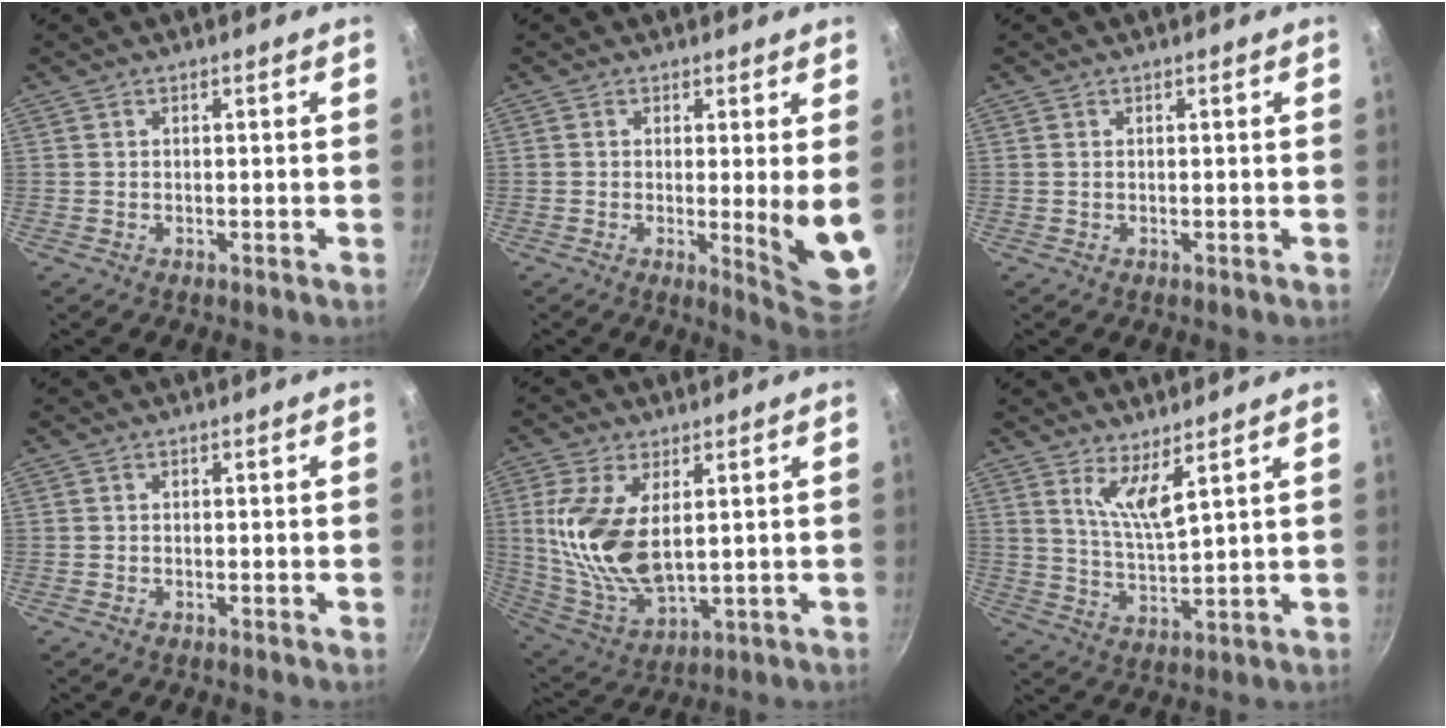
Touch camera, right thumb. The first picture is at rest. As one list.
[{"total": 8.0, "force": [0.0, 1.0, 8.0], "torque": [-0.109, -0.029, 0.001]}, {"total": 0.0}, {"total": 0.0}, {"total": 15.0, "force": [2.7, 7.7, 12.6], "torque": [-0.248, -0.023, 0.065]}, {"total": 6.2, "force": [3.9, 0.8, 4.7], "torque": [-0.090, -0.049, 0.079]}]